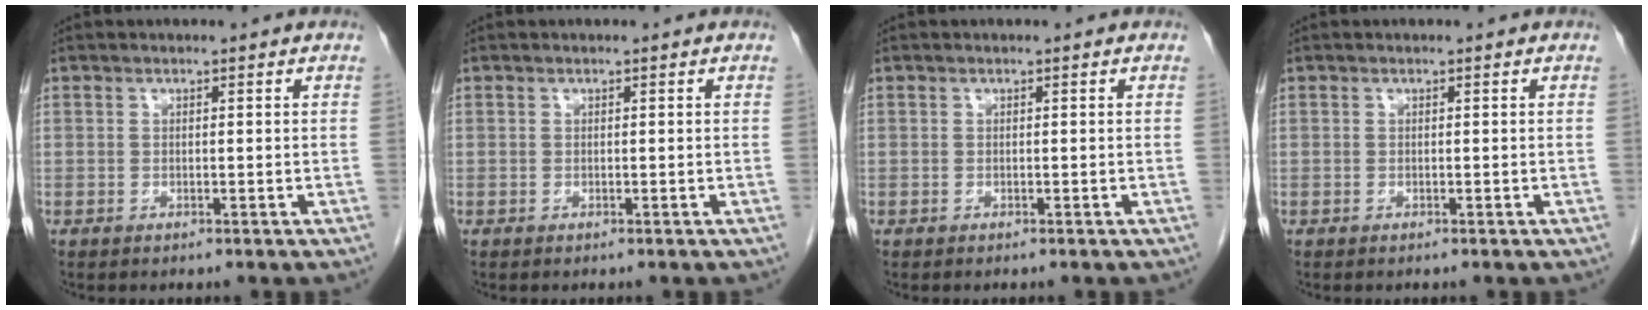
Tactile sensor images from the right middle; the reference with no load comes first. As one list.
[{"total": 0.0}, {"total": 0.0}, {"total": 0.0}]